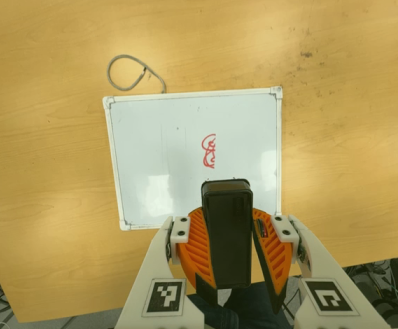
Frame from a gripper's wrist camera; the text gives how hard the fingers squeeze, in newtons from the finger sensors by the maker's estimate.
{"total": 10.6, "left": 10.3, "right": 10.9}